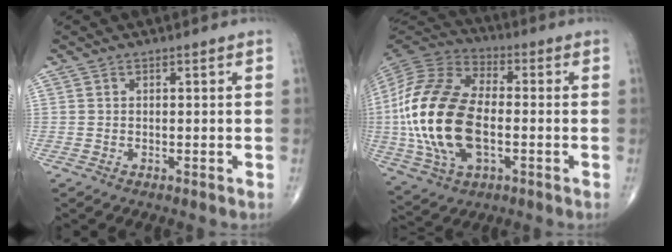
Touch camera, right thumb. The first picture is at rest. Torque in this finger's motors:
{"motor_torque": [-0.01, 1.86, 2.10, -0.12, 0.31]}